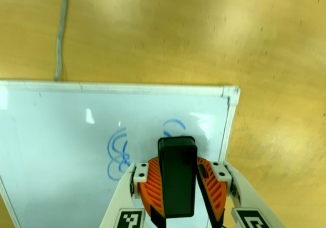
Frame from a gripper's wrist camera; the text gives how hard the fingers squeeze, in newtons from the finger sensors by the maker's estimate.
{"total": 10.1, "left": 11.2, "right": 8.9}